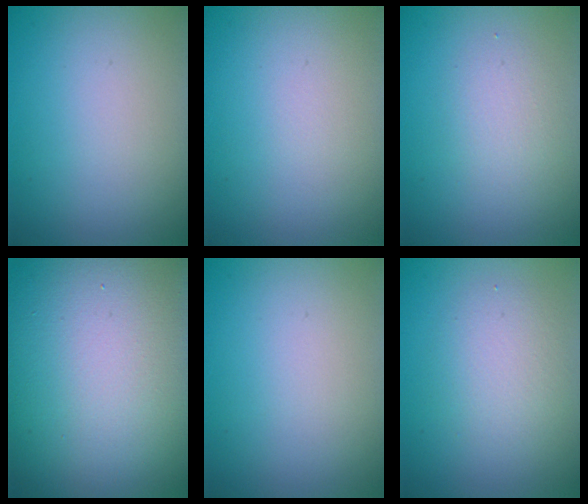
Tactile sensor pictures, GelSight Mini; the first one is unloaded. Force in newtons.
{"total": 0.0}
{"total": 1.9, "press": 1.9, "slide": 0.1}
{"total": 21.2, "press": 21.2, "slide": 1.7}
{"total": 0.0}
{"total": 2.9, "press": 2.9, "slide": 0.4}